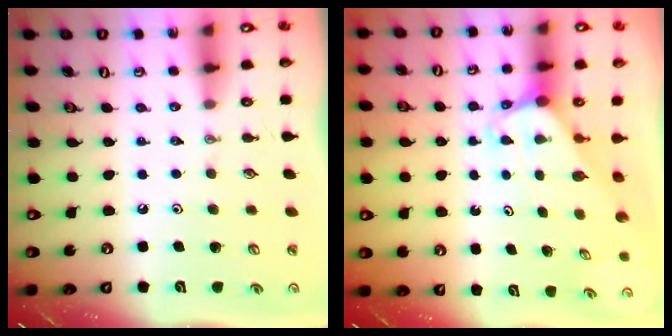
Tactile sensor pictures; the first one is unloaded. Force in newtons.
{"total": 2.0, "press": 2.0, "slide": 0.1}